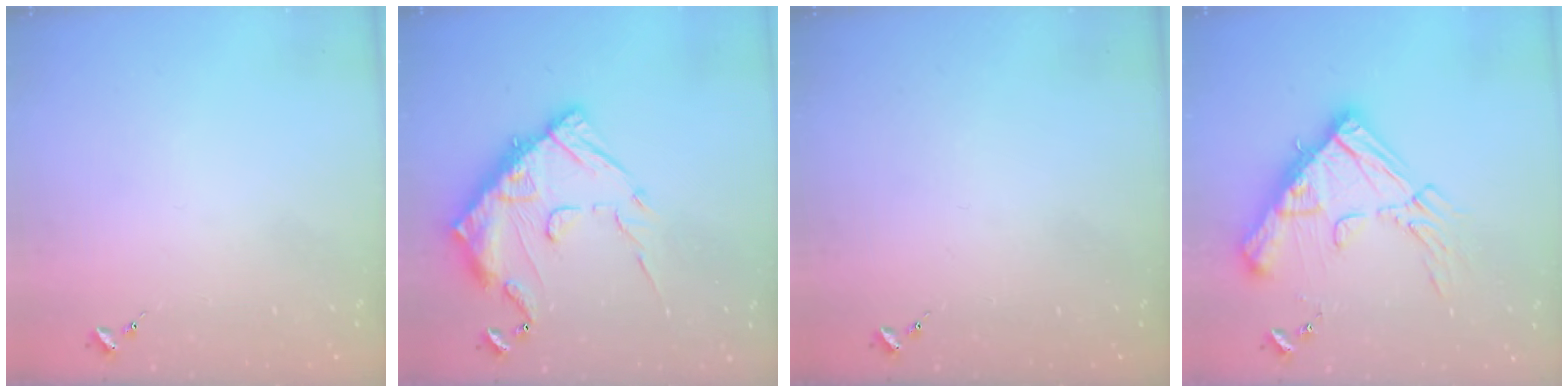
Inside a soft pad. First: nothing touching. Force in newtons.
{"total": 17.5, "press": 17.5, "slide": 1.6}
{"total": 0.0}
{"total": 20.5, "press": 20.3, "slide": 2.3}